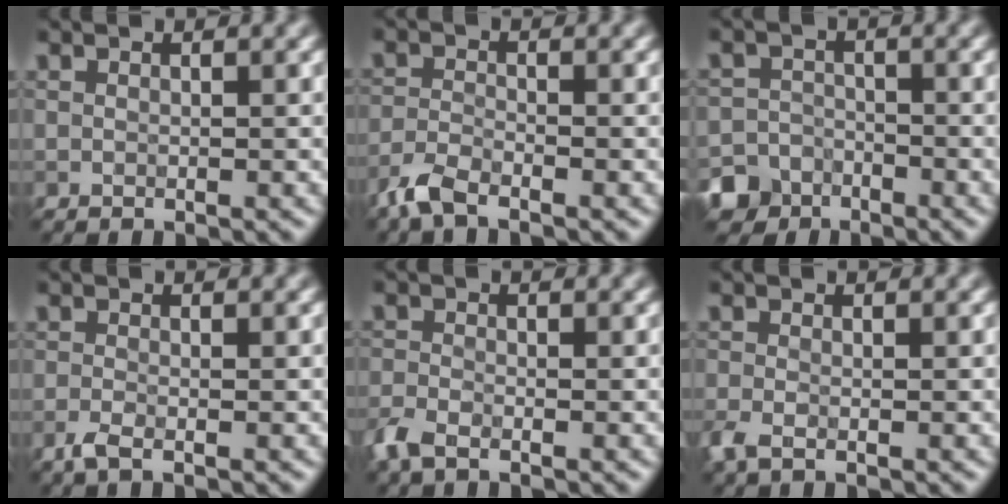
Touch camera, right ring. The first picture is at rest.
{"total": 2.9, "force": [-2.4, 0.7, 1.5], "torque": [-0.037, -0.007, -0.059]}
{"total": 5.2, "force": [-3.8, 3.4, 0.6], "torque": [0.003, -0.005, -0.065]}
{"total": 1.5, "force": [-0.9, 0.3, 1.1], "torque": [-0.025, -0.003, -0.024]}
{"total": 2.5, "force": [-1.8, 1.1, 1.4], "torque": [-0.036, -0.006, -0.047]}
{"total": 2.0, "force": [-1.1, 0.9, 1.4], "torque": [-0.036, -0.007, -0.030]}